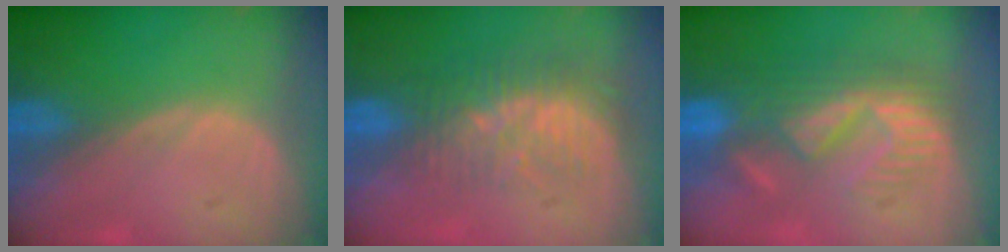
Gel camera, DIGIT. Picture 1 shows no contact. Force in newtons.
{"total": 9.0, "press": 7.5, "slide": 5.0}
{"total": 9.0, "press": 8.4, "slide": 3.2}